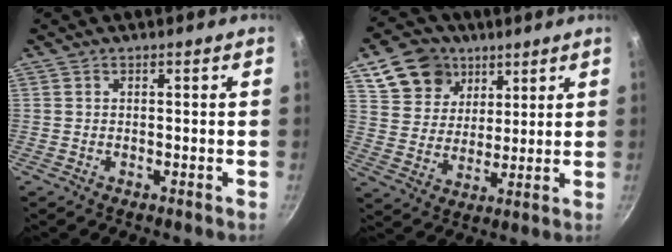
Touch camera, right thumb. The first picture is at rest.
{"total": 12.2, "force": [6.6, 9.3, 4.5], "torque": [-0.055, -0.018, 0.118]}